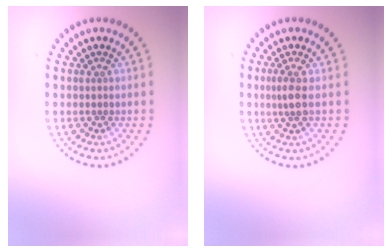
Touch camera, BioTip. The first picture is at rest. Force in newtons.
{"total": 1.8, "press": 1.5, "slide": 1.1}